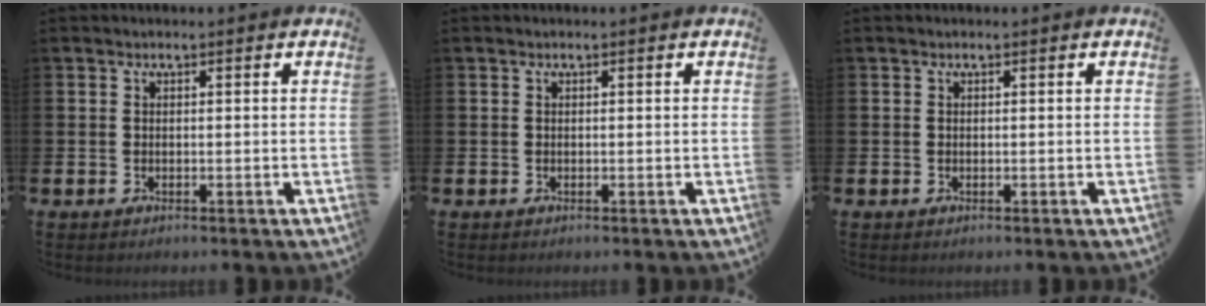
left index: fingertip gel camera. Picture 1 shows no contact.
{"total": 0.0}
{"total": 0.0}